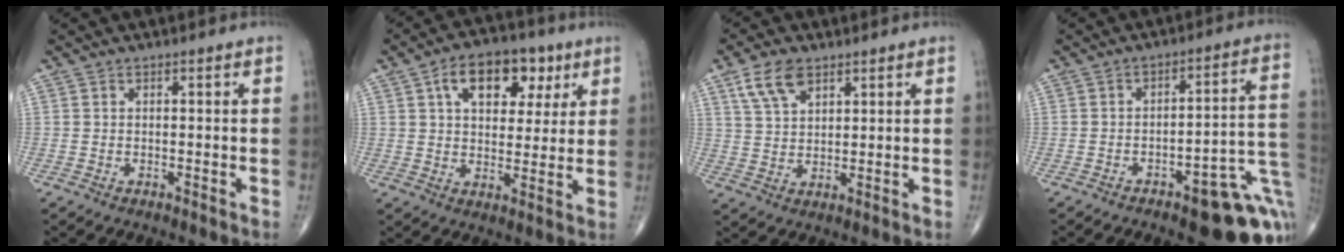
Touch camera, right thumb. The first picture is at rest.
{"total": 13.8, "force": [5.7, 8.4, 9.3], "torque": [-0.107, -0.002, 0.089]}
{"total": 7.1, "force": [4.1, 3.9, 4.4], "torque": [-0.074, -0.013, 0.081]}
{"total": 17.5, "force": [-6.7, 6.1, 15.0], "torque": [-0.112, 0.048, -0.073]}